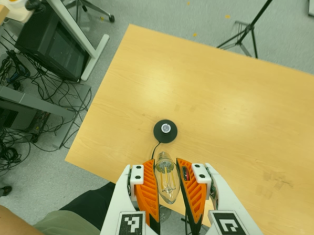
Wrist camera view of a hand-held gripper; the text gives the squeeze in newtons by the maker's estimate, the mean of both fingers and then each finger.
{"total": 21.0, "left": 22.1, "right": 20.0}